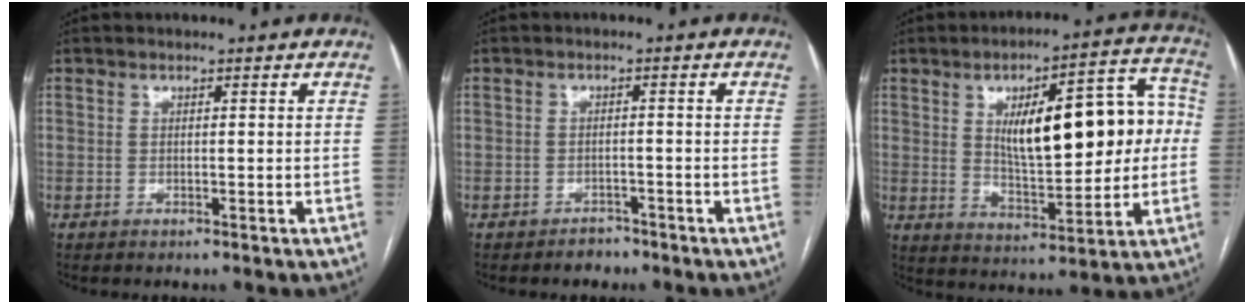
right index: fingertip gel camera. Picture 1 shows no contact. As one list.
[{"total": 2.2, "force": [-1.7, 1.4, 0.2], "torque": [-0.006, 0.005, -0.025]}, {"total": 18.5, "force": [2.4, 6.6, 17.1], "torque": [-0.241, 0.039, 0.046]}]